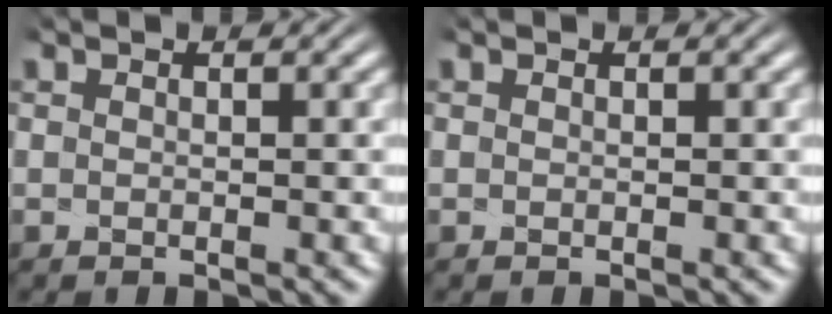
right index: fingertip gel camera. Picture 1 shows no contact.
{"total": 0.0}